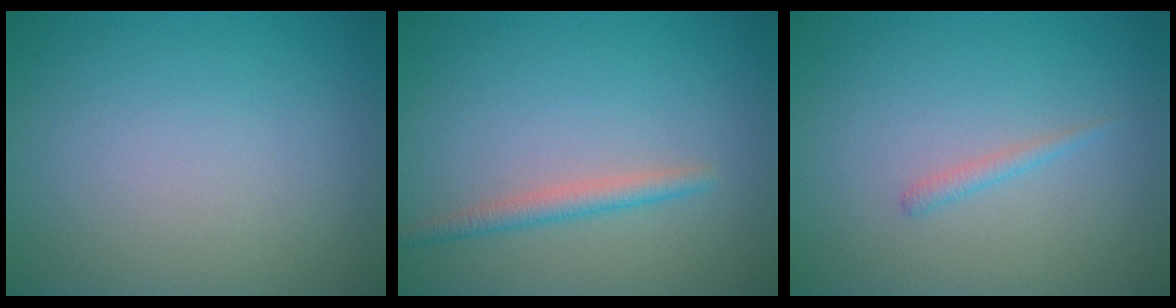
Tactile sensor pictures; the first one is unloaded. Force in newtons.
{"total": 1.9, "press": 1.9, "slide": 0.0}
{"total": 0.8, "press": 0.8, "slide": 0.1}